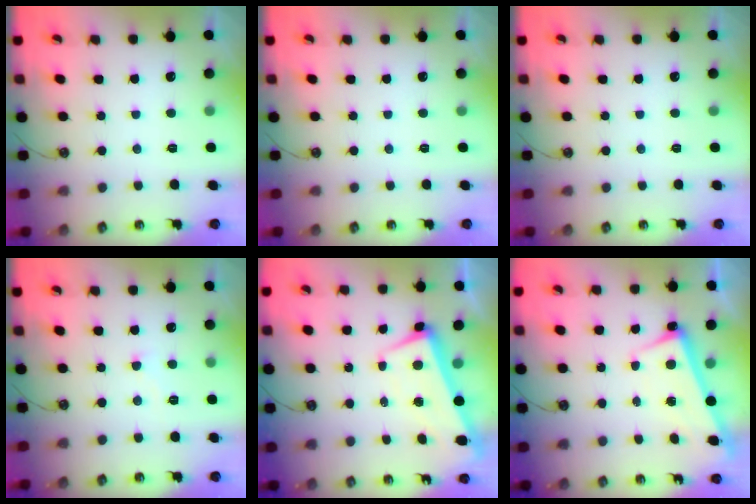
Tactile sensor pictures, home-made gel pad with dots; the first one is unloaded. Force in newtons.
{"total": 0.0}
{"total": 0.0}
{"total": 3.9, "press": 3.9, "slide": 0.4}
{"total": 2.2, "press": 1.4, "slide": 1.7}
{"total": 2.8, "press": 2.7, "slide": 0.4}